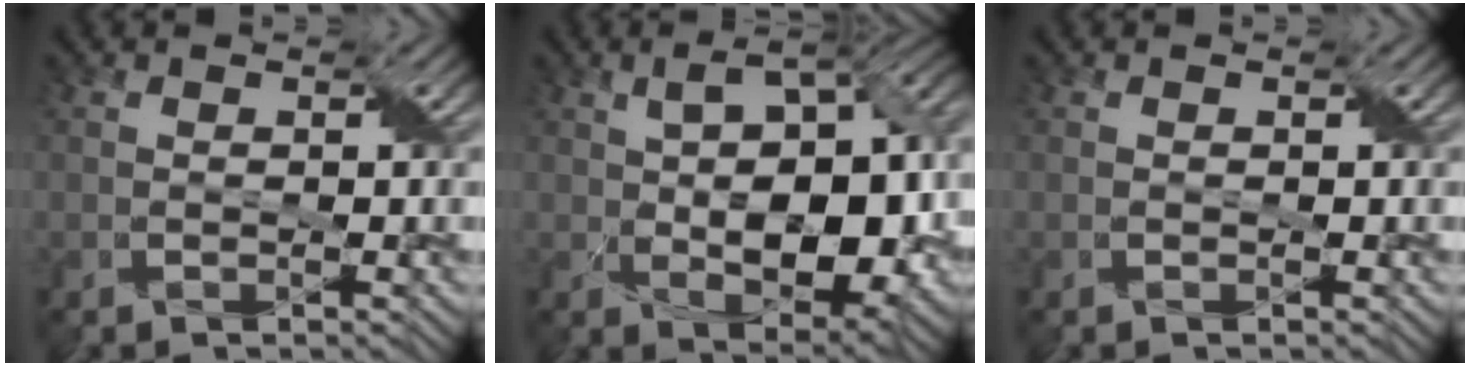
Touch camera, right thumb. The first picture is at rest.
{"total": 13.8, "force": [-0.6, 7.3, 11.7], "torque": [-0.184, 0.002, -0.002]}
{"total": 0.0}